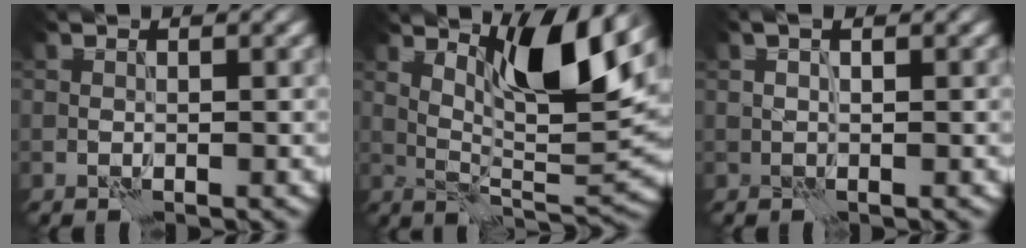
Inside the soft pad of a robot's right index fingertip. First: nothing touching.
{"total": 7.9, "force": [4.9, 1.1, 6.1], "torque": [-0.098, -0.012, 0.090]}
{"total": 0.9, "force": [0.8, -0.4, 0.1], "torque": [-0.005, 0.003, 0.015]}